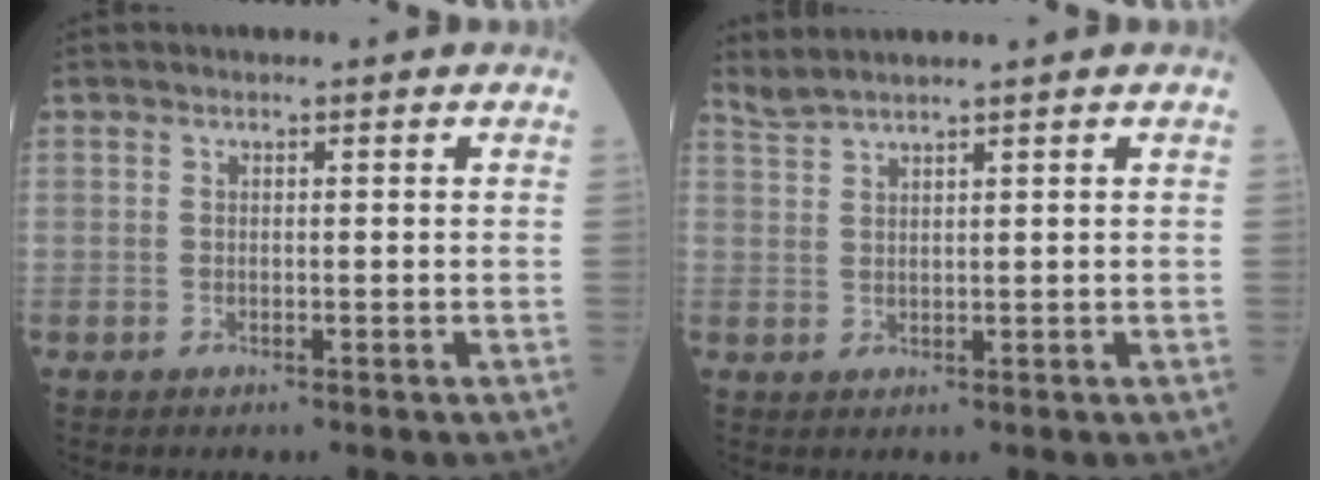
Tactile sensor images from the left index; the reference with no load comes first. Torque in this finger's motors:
{"motor_torque": [-0.23, 0.11, 0.02, 0.01]}